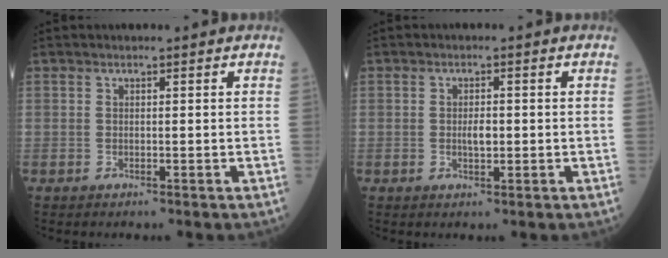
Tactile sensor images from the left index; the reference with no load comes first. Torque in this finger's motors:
{"motor_torque": [0.51, 0.07, 0.06, 0.03]}